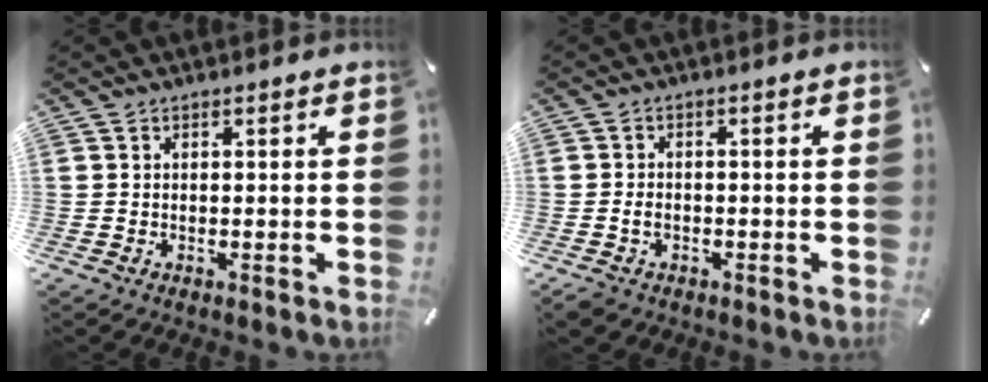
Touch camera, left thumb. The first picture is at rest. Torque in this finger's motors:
{"motor_torque": [-0.25, 1.27, 0.27, 0.25, 0.17]}